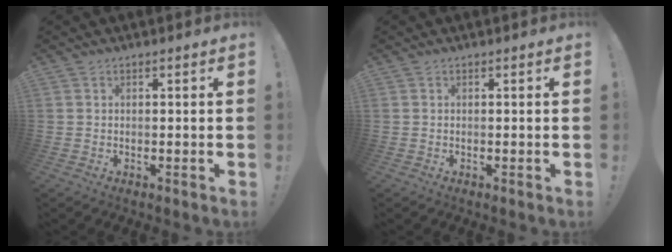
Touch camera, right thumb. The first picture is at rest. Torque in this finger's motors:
{"motor_torque": [-0.01, 0.00, 0.00, 0.00, 0.00]}